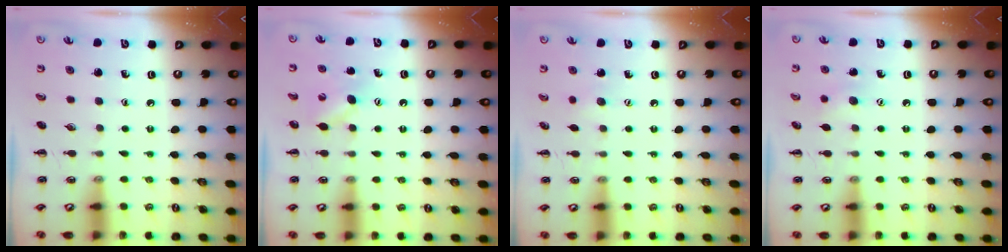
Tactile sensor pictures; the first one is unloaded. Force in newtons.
{"total": 7.8, "press": 7.7, "slide": 1.1}
{"total": 2.5, "press": 2.4, "slide": 0.6}
{"total": 6.5, "press": 6.3, "slide": 1.6}